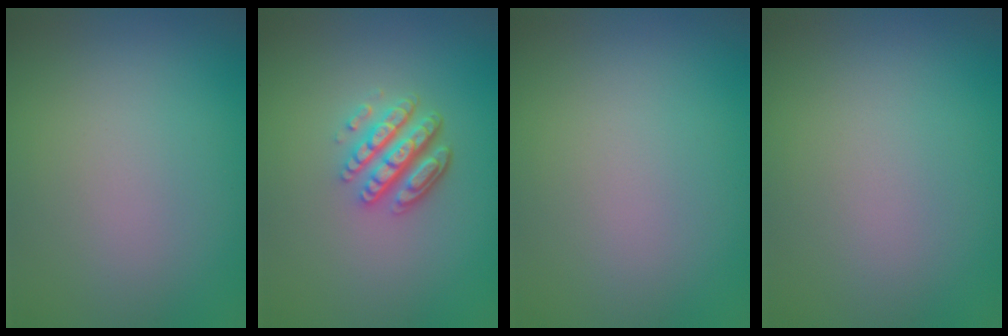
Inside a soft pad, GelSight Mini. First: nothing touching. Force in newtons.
{"total": 4.4, "press": 3.3, "slide": 2.9}
{"total": 0.0}
{"total": 0.0}